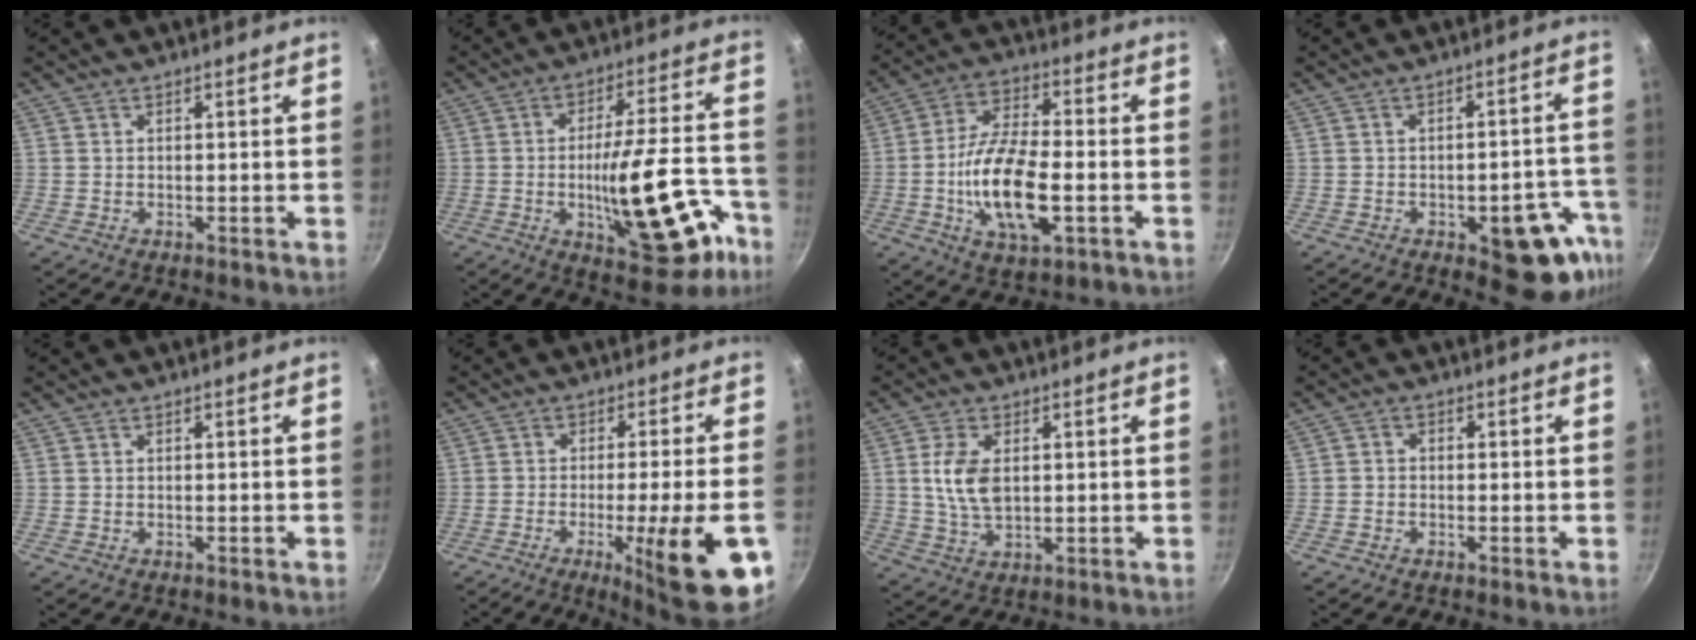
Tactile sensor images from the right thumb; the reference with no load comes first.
{"total": 21.1, "force": [-7.7, 7.8, 18.1], "torque": [-0.225, 0.045, -0.096]}
{"total": 15.7, "force": [-3.5, 6.8, 13.7], "torque": [-0.250, 0.020, -0.067]}
{"total": 13.7, "force": [-5.8, 6.3, 10.8], "torque": [-0.064, 0.030, -0.067]}
{"total": 0.0}
{"total": 18.1, "force": [-6.2, 2.9, 16.8], "torque": [-0.219, 0.011, -0.081]}
{"total": 8.0, "force": [1.3, 4.7, 6.3], "torque": [-0.117, -0.006, 0.025]}
{"total": 1.5, "force": [-0.7, 1.1, 0.7], "torque": [-0.014, 0.009, -0.018]}